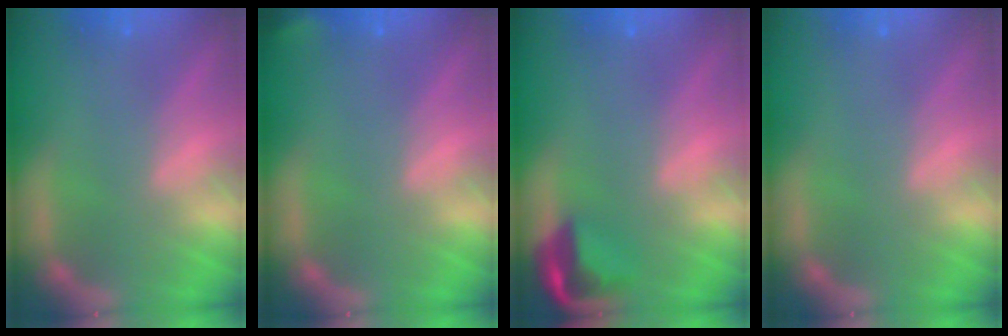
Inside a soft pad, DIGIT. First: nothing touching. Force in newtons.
{"total": 1.4}
{"total": 3.5}
{"total": 0.0}